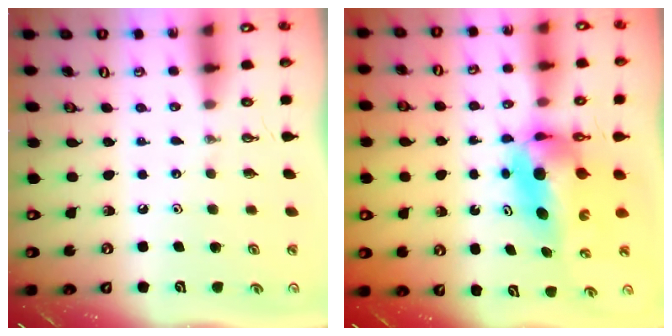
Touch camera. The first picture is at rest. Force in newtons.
{"total": 6.7, "press": 6.5, "slide": 1.5}